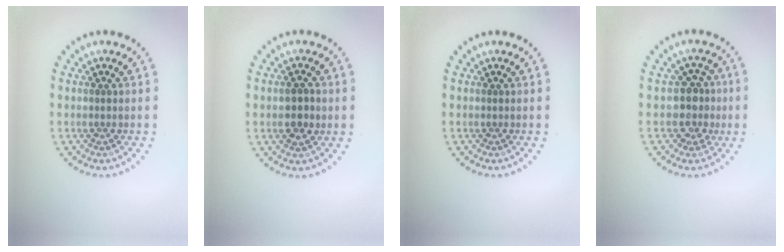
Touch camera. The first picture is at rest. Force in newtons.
{"total": 2.2, "press": 2.2, "slide": 0.1}
{"total": 0.0}
{"total": 2.5, "press": 2.1, "slide": 1.4}